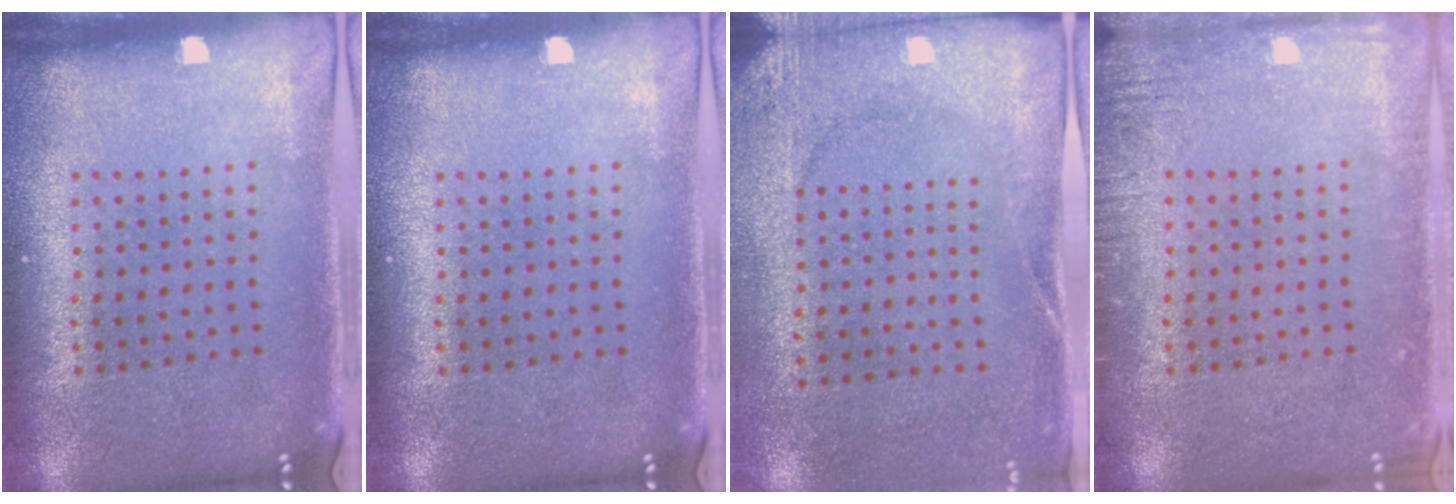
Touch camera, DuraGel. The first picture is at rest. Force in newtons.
{"total": 0.0}
{"total": 2.6, "press": 2.1, "slide": 1.6}
{"total": 2.0, "press": 1.9, "slide": 0.2}